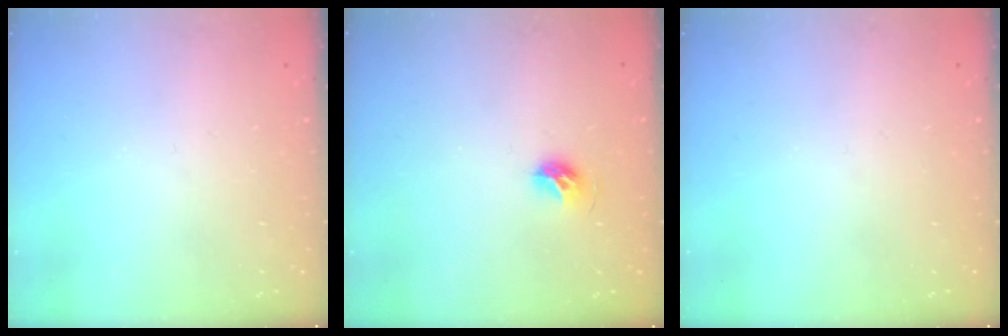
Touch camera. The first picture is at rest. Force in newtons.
{"total": 6.6, "press": 6.5, "slide": 1.2}
{"total": 0.0}